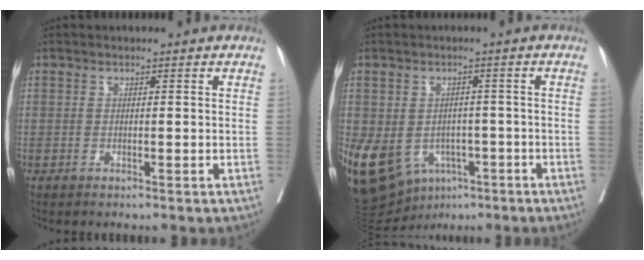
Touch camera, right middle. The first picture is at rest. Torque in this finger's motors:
{"motor_torque": [0.45, -0.19, 1.05, 0.21]}